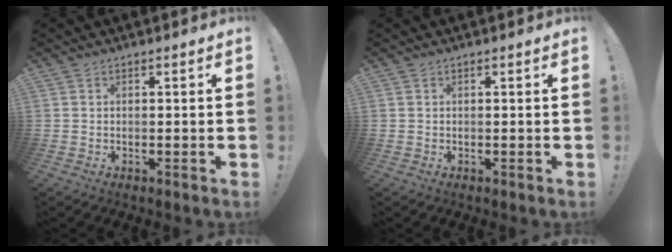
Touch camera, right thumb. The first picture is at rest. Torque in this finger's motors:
{"motor_torque": [-0.03, 0.08, -0.03, -0.01, 0.00]}